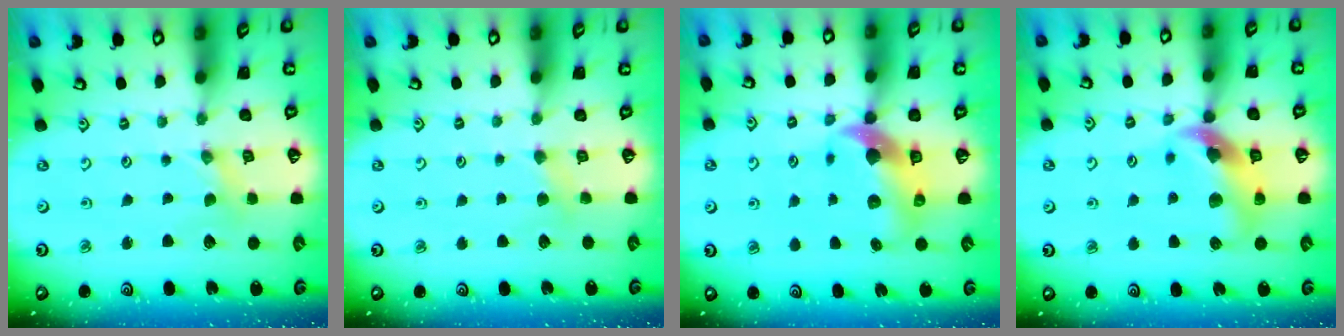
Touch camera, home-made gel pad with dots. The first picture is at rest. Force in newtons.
{"total": 4.1, "press": 4.0, "slide": 0.6}
{"total": 10.6, "press": 10.5, "slide": 1.9}
{"total": 12.2, "press": 12.1, "slide": 1.8}